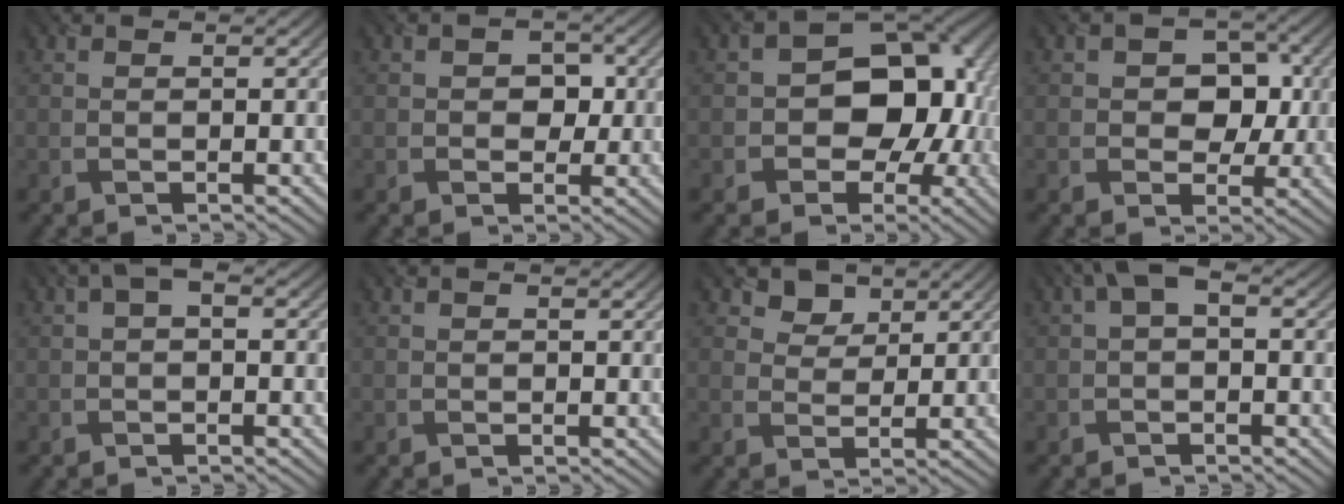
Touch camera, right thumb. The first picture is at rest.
{"total": 2.5, "force": [-0.2, 2.1, 1.3], "torque": [-0.010, 0.001, -0.014]}
{"total": 12.2, "force": [-1.3, 9.3, 7.9], "torque": [-0.064, -0.001, -0.044]}
{"total": 5.3, "force": [0.0, 4.2, 3.3], "torque": [-0.040, -0.001, -0.014]}
{"total": 2.0, "force": [0.3, 0.9, 1.7], "torque": [-0.032, 0.007, 0.003]}
{"total": 0.9, "force": [0.6, -0.1, 0.6], "torque": [-0.008, 0.001, 0.009]}
{"total": 2.9, "force": [2.2, 1.8, 0.6], "torque": [-0.018, -0.005, 0.033]}
{"total": 2.8, "force": [0.3, 1.4, 2.4], "torque": [-0.047, 0.012, 0.001]}